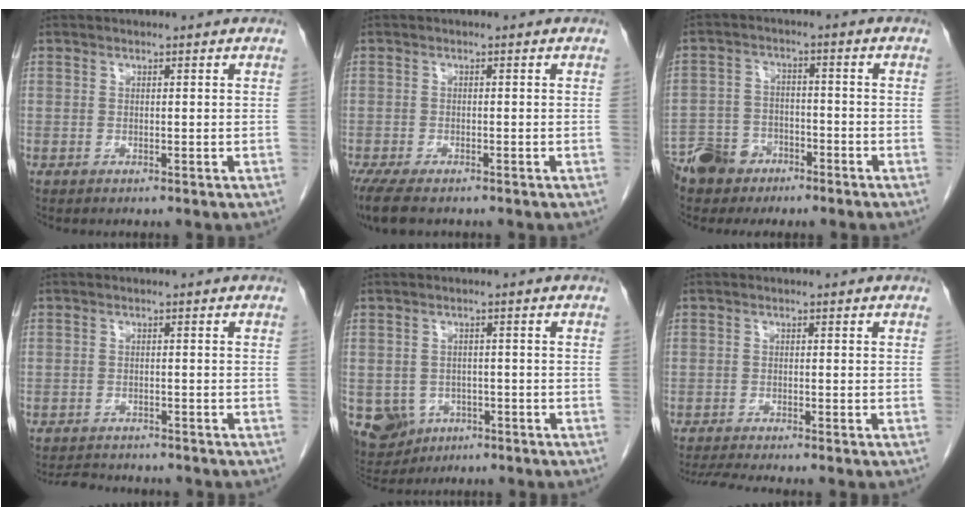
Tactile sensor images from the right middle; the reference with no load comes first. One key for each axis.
{"total": 6.4, "fx": -4.9, "fy": 2.0, "fz": 3.6, "tx": -0.064, "ty": -0.015, "tz": -0.078}
{"total": 6.8, "fx": -5.1, "fy": 4.2, "fz": 1.6, "tx": -0.034, "ty": 0.002, "tz": -0.096}
{"total": 5.1, "fx": -4.8, "fy": 1.3, "fz": 1.2, "tx": -0.018, "ty": -0.008, "tz": -0.071}
{"total": 7.9, "fx": -3.6, "fy": 6.6, "fz": 2.2, "tx": -0.054, "ty": 0.003, "tz": -0.046}
{"total": 4.1, "fx": -3.6, "fy": -0.8, "fz": 1.7, "tx": -0.030, "ty": -0.016, "tz": -0.064}